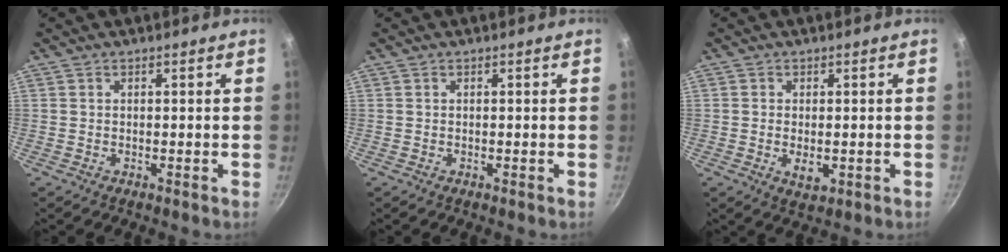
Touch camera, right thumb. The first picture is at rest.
{"total": 0.0}
{"total": 3.6, "force": [-0.6, 2.0, 2.9], "torque": [-0.047, -0.008, -0.005]}